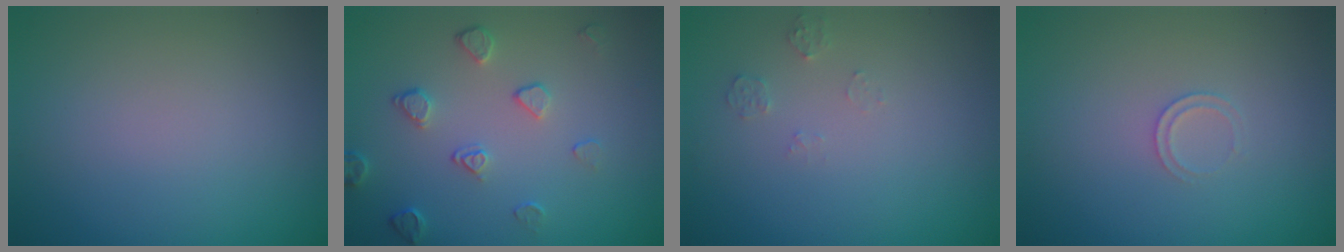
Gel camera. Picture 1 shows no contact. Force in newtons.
{"total": 2.1, "press": 1.4, "slide": 1.5}
{"total": 1.1, "press": 1.1, "slide": 0.1}
{"total": 0.9, "press": 0.9, "slide": 0.1}